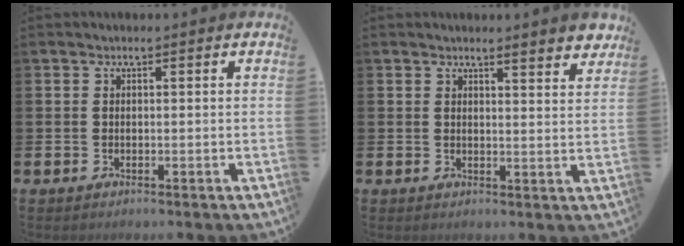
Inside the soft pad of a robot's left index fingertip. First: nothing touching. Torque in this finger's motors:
{"motor_torque": [0.33, -0.20, 0.28, 0.06]}